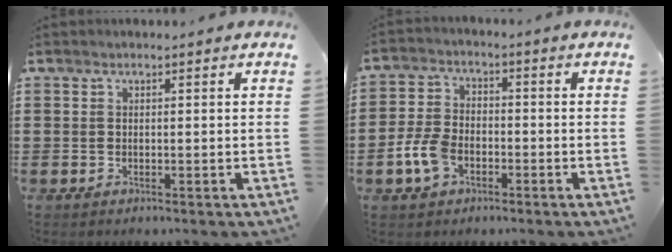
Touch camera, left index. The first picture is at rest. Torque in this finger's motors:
{"motor_torque": [1.05, 0.70, 0.38, 0.09]}